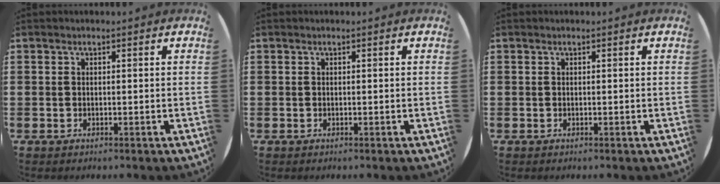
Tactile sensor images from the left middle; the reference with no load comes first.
{"total": 0.0}
{"total": 0.0}